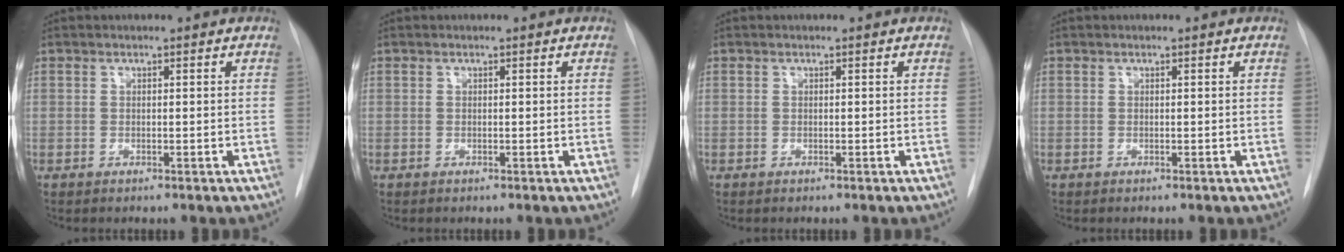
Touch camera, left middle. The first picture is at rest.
{"total": 0.0}
{"total": 0.0}
{"total": 0.0}